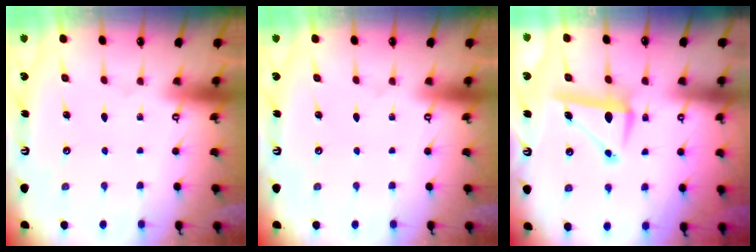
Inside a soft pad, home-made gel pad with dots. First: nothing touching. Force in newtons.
{"total": 0.0}
{"total": 7.6, "press": 7.5, "slide": 1.2}